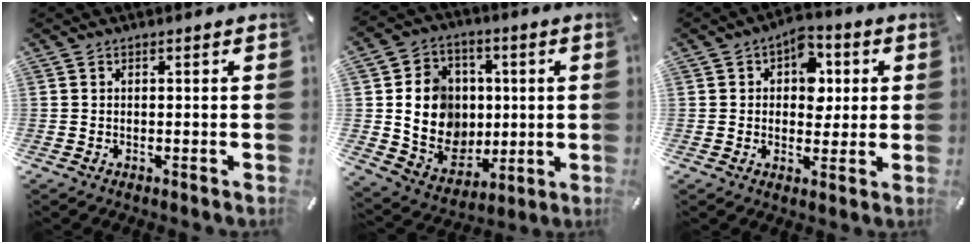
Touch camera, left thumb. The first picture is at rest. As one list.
[{"total": 14.0, "force": [1.5, 12.9, 5.3], "torque": [-0.098, -0.002, 0.044]}, {"total": 8.5, "force": [1.6, 6.6, 5.1], "torque": [-0.054, 0.000, 0.023]}]